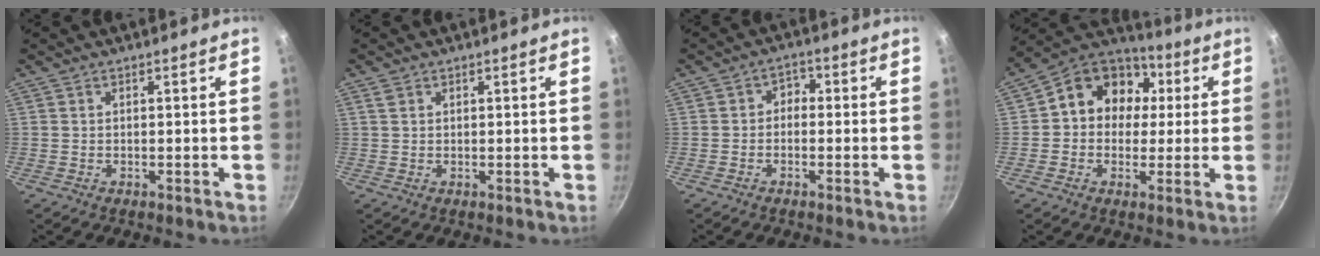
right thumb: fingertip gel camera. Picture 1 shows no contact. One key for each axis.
{"total": 1.2, "fx": 0.6, "fy": 0.9, "fz": 0.6, "tx": -0.011, "ty": 0.002, "tz": 0.012}
{"total": 2.6, "fx": -0.6, "fy": 2.2, "fz": 1.4, "tx": -0.005, "ty": 0.015, "tz": -0.020}
{"total": 14.3, "fx": 2.1, "fy": 12.1, "fz": 7.4, "tx": -0.079, "ty": 0.030, "tz": 0.013}